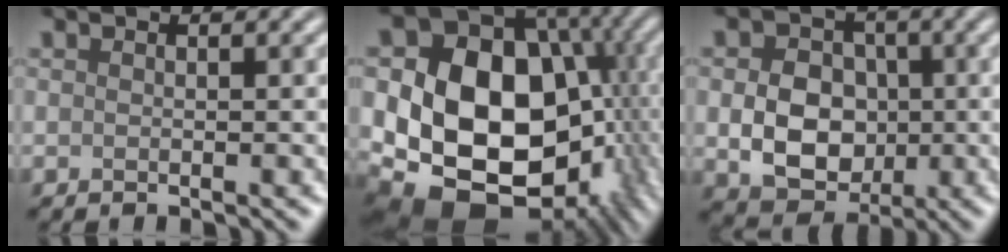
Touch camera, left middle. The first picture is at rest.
{"total": 19.8, "force": [-1.9, 15.3, 12.5], "torque": [-0.206, -0.031, 0.004]}
{"total": 6.7, "force": [-0.6, 5.4, 4.0], "torque": [-0.070, -0.006, -0.016]}